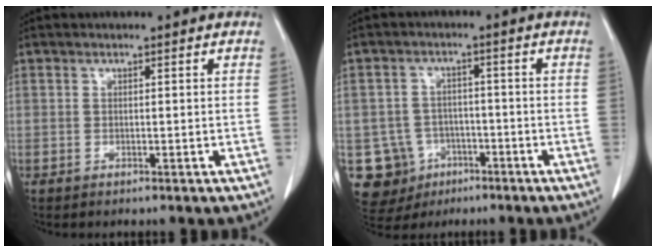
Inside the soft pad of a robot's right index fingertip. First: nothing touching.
{"total": 9.3, "force": [-3.4, 8.5, 1.2], "torque": [-0.040, 0.015, -0.041]}